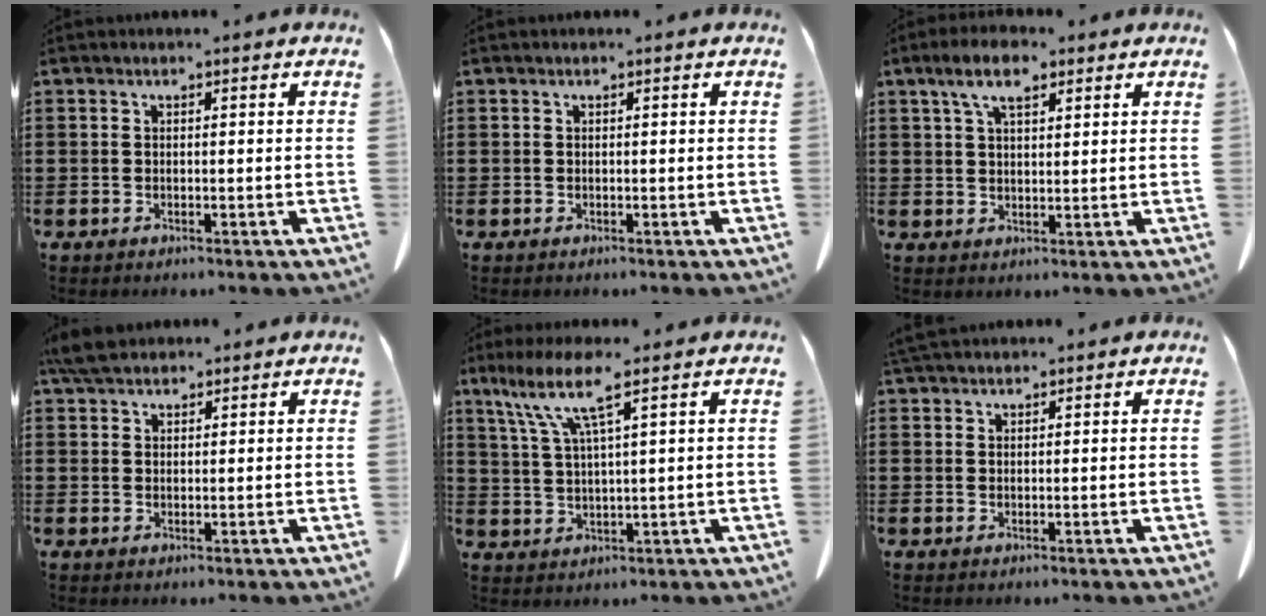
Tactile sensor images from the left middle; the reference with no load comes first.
{"total": 0.0}
{"total": 6.1, "force": [3.8, 2.2, 4.2], "torque": [-0.092, 0.007, 0.066]}
{"total": 4.3, "force": [3.7, 1.4, 1.8], "torque": [-0.045, 0.000, 0.071]}
{"total": 7.2, "force": [4.5, 0.4, 5.6], "torque": [-0.138, -0.014, 0.073]}
{"total": 2.0, "force": [1.9, 0.5, 0.7], "torque": [-0.018, 0.003, 0.037]}